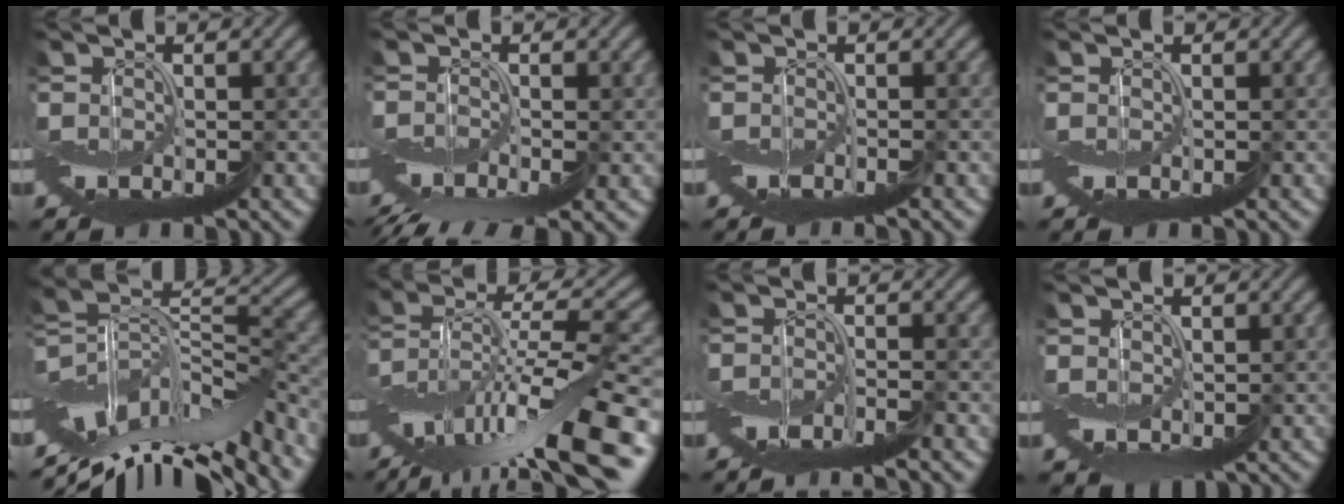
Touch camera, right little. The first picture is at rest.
{"total": 5.3, "force": [-4.3, 1.1, 2.9], "torque": [-0.048, -0.014, -0.080]}
{"total": 0.9, "force": [-0.7, -0.2, 0.4], "torque": [-0.007, 0.000, -0.015]}
{"total": 0.0}
{"total": 10.6, "force": [-6.3, 4.8, 7.1], "torque": [-0.132, 0.031, -0.105]}
{"total": 12.8, "force": [-5.1, 3.8, 11.1], "torque": [-0.205, 0.026, -0.083]}
{"total": 3.7, "force": [-2.7, 0.3, 2.4], "torque": [-0.036, -0.004, -0.052]}
{"total": 2.1, "force": [0.3, 1.8, 1.0], "torque": [-0.016, -0.015, 0.019]}